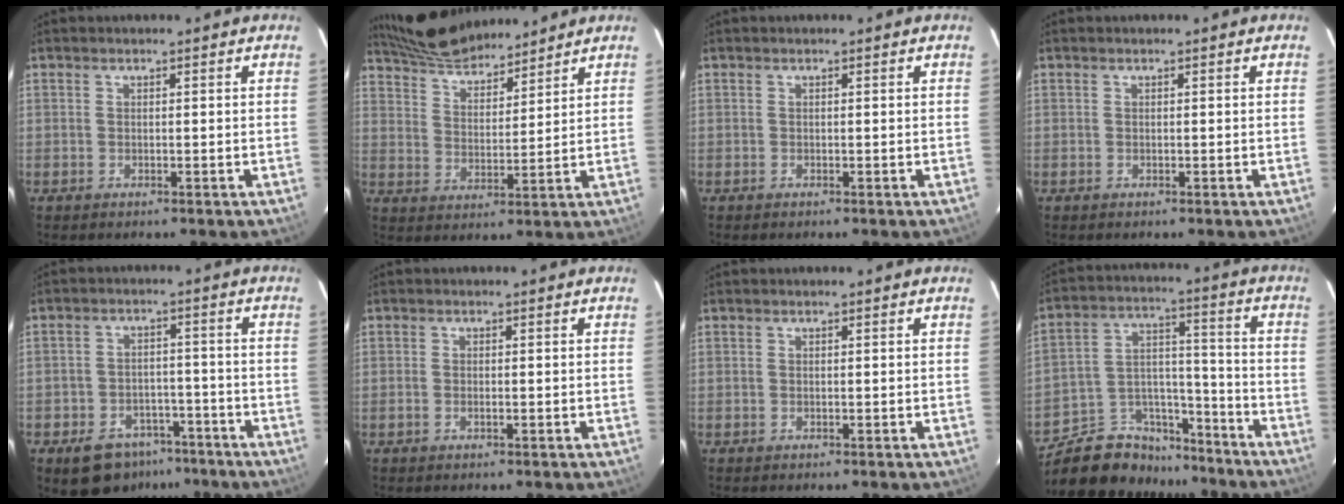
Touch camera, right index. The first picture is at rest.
{"total": 12.3, "force": [11.4, 2.4, 4.2], "torque": [-0.088, 0.022, 0.193]}
{"total": 0.0}
{"total": 0.0}
{"total": 9.9, "force": [-6.6, 6.4, 3.5], "torque": [-0.081, 0.022, -0.081]}
{"total": 1.0, "force": [-0.4, 0.4, 0.8], "torque": [-0.016, 0.000, -0.008]}
{"total": 0.0}
{"total": 19.4, "force": [-15.3, 9.7, 7.1], "torque": [-0.148, 0.072, -0.231]}